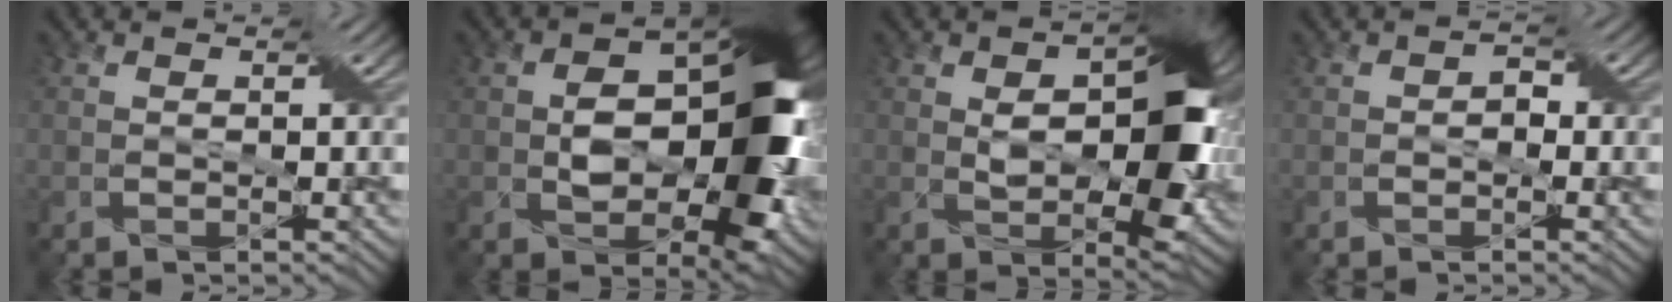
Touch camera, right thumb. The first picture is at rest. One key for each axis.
{"total": 12.8, "fx": -0.6, "fy": 7.4, "fz": 10.4, "tx": -0.140, "ty": -0.002, "tz": -0.006}
{"total": 11.0, "fx": 0.9, "fy": 6.0, "fz": 9.3, "tx": -0.135, "ty": -0.002, "tz": 0.018}
{"total": 1.3, "fx": -0.4, "fy": 0.9, "fz": 0.8, "tx": -0.014, "ty": 0.003, "tz": -0.013}